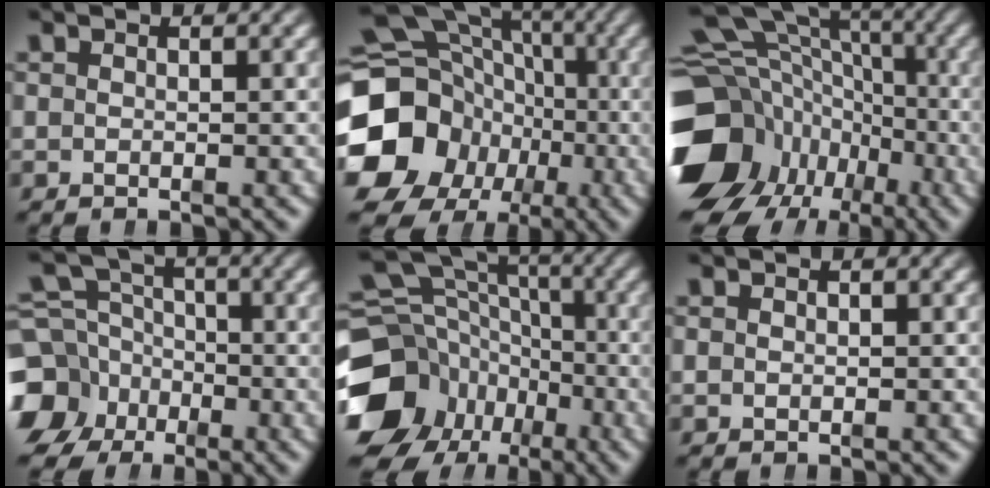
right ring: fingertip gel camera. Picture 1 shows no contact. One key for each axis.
{"total": 16.8, "fx": -2.4, "fy": 14.5, "fz": 8.2, "tx": -0.174, "ty": -0.052, "tz": -0.034}
{"total": 15.0, "fx": -3.2, "fy": 12.3, "fz": 8.0, "tx": -0.128, "ty": -0.048, "tz": -0.043}
{"total": 11.4, "fx": -2.9, "fy": 10.2, "fz": 4.2, "tx": -0.081, "ty": -0.053, "tz": -0.047}
{"total": 14.1, "fx": -3.1, "fy": 11.8, "fz": 7.0, "tx": -0.116, "ty": -0.051, "tz": -0.043}
{"total": 0.0}